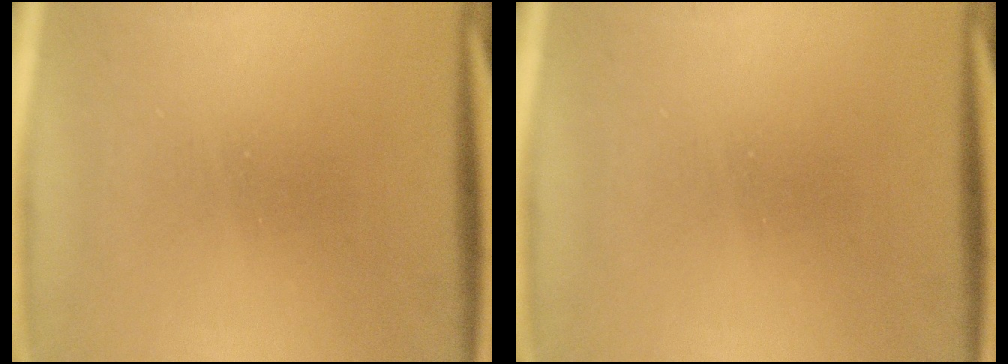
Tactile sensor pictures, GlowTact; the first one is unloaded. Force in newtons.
{"total": 0.0}